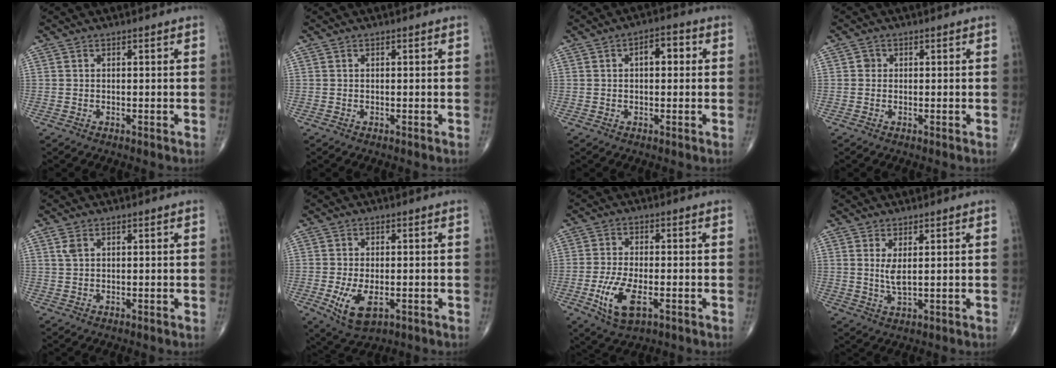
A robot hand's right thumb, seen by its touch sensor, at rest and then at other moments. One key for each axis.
{"total": 0.0}
{"total": 4.7, "fx": 0.9, "fy": 2.5, "fz": 3.9, "tx": -0.045, "ty": 0.013, "tz": 0.009}
{"total": 1.0, "fx": 0.1, "fy": 1.0, "fz": 0.3, "tx": 0.002, "ty": 0.002, "tz": 0.001}
{"total": 1.9, "fx": 0.9, "fy": 1.0, "fz": 1.3, "tx": -0.031, "ty": 0.007, "tz": 0.026}
{"total": 7.5, "fx": -2.1, "fy": 3.8, "fz": 6.1, "tx": -0.116, "ty": -0.010, "tz": -0.026}
{"total": 8.7, "fx": -2.9, "fy": 3.8, "fz": 7.2, "tx": -0.149, "ty": 0.000, "tz": -0.048}
{"total": 3.4, "fx": 1.0, "fy": 0.9, "fz": 3.1, "tx": -0.064, "ty": -0.016, "tz": 0.026}